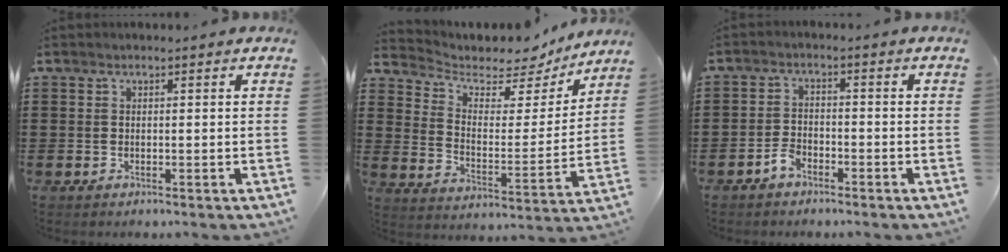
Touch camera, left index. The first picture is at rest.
{"total": 5.0, "force": [4.3, 2.3, 0.9], "torque": [-0.041, -0.034, 0.069]}
{"total": 2.7, "force": [-2.2, 1.2, 1.1], "torque": [-0.031, 0.003, -0.047]}